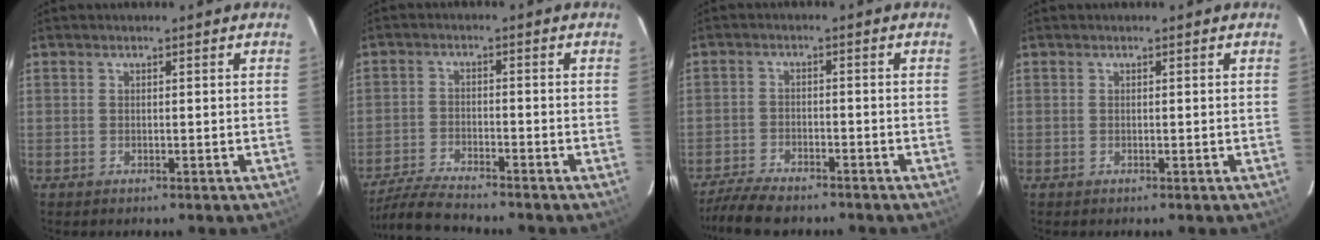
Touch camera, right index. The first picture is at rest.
{"total": 9.0, "force": [-8.3, 1.0, 3.4], "torque": [-0.094, -0.010, -0.152]}
{"total": 9.1, "force": [-7.9, 2.4, 3.7], "torque": [-0.099, -0.018, -0.136]}
{"total": 0.0}